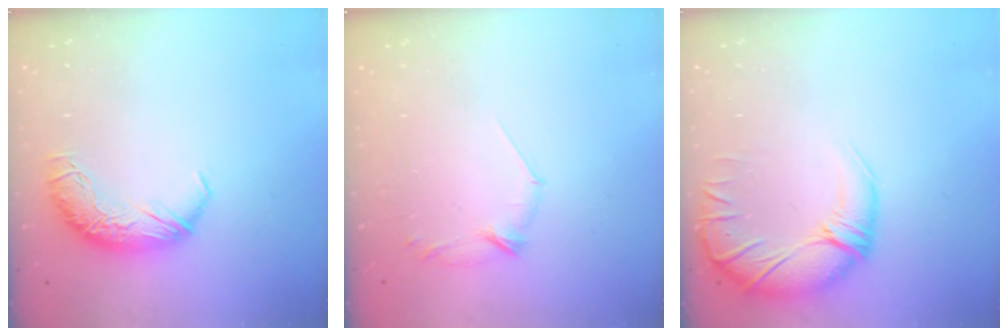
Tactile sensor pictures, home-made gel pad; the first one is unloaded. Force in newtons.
{"total": 7.3, "press": 7.3, "slide": 0.5}
{"total": 3.1, "press": 0.4, "slide": 3.1}